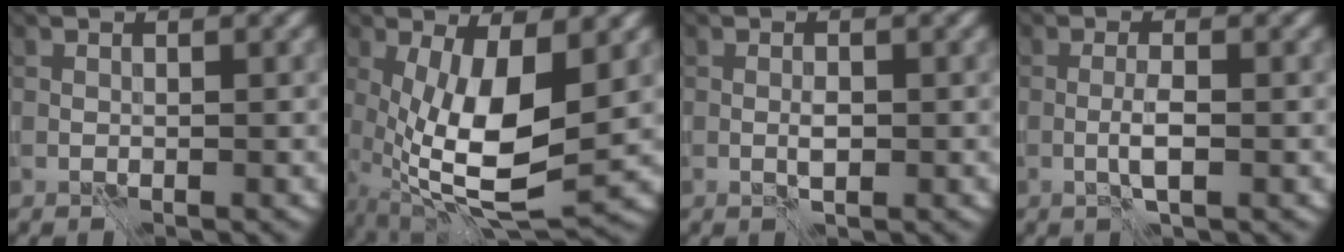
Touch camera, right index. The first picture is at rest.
{"total": 10.2, "force": [-0.6, 3.6, 9.5], "torque": [-0.176, -0.018, -0.011]}
{"total": 0.9, "force": [-0.3, 0.3, 0.8], "torque": [-0.015, -0.001, -0.006]}
{"total": 1.8, "force": [-0.6, 0.0, 1.6], "torque": [-0.032, 0.000, -0.013]}